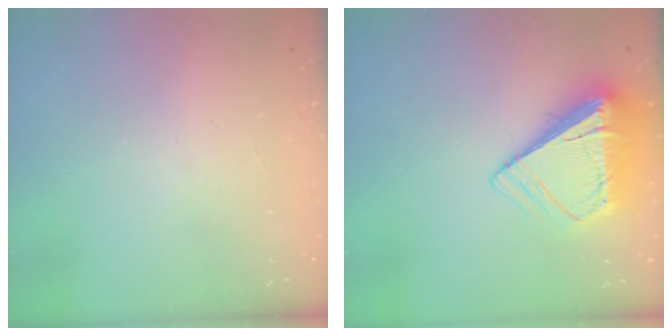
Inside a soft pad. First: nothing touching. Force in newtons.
{"total": 12.3, "press": 12.2, "slide": 1.5}